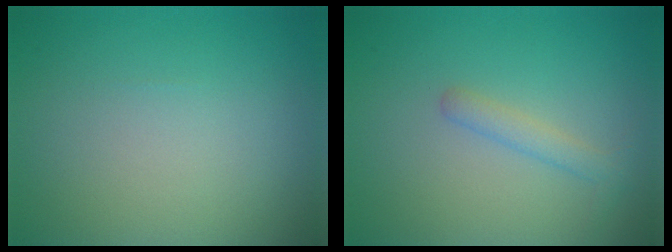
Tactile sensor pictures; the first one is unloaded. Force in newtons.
{"total": 1.6, "press": 1.6, "slide": 0.0}